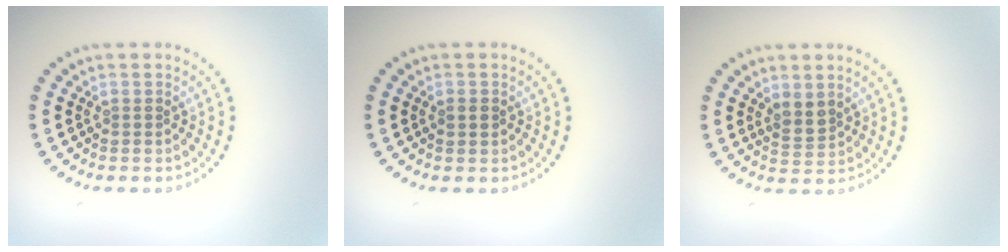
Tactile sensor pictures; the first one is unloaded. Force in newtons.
{"total": 1.1, "press": 1.1, "slide": 0.1}
{"total": 1.8, "press": 1.5, "slide": 0.9}